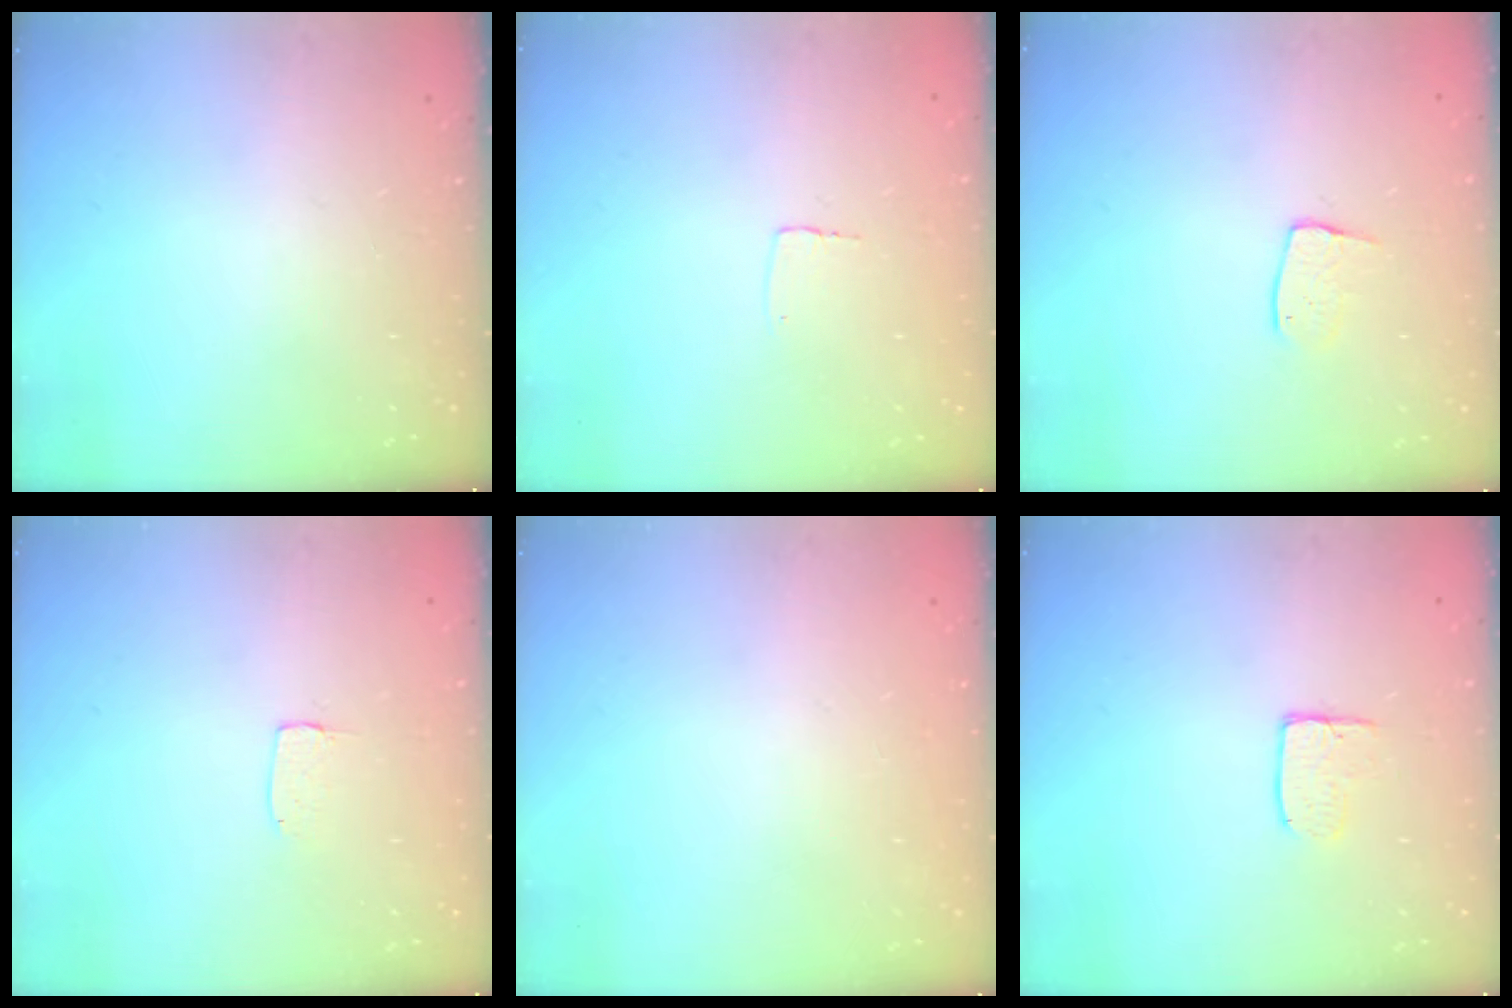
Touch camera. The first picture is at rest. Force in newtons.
{"total": 2.6, "press": 2.6, "slide": 0.1}
{"total": 6.1, "press": 6.1, "slide": 0.3}
{"total": 3.2, "press": 3.2, "slide": 0.1}
{"total": 0.0}
{"total": 5.2, "press": 5.2, "slide": 0.5}